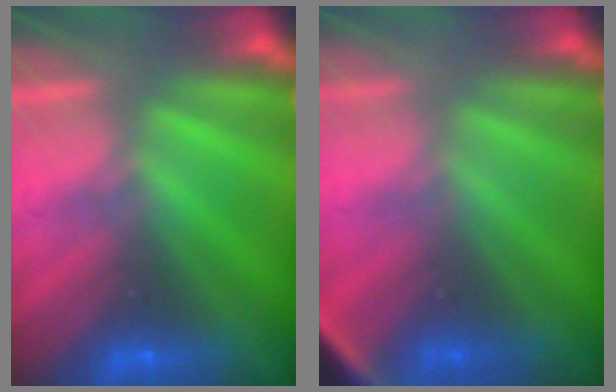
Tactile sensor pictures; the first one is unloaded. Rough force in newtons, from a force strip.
{"total": 2.8}